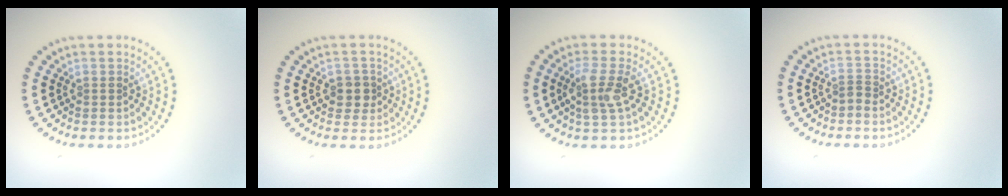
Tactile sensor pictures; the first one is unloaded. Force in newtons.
{"total": 1.8, "press": 1.6, "slide": 0.7}
{"total": 2.9, "press": 2.6, "slide": 1.3}
{"total": 0.8, "press": 0.5, "slide": 0.6}